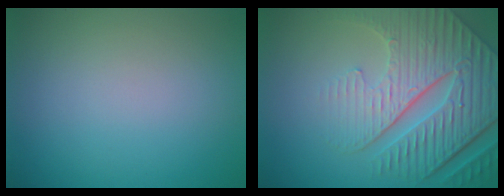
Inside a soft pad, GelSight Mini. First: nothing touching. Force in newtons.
{"total": 8.6, "press": 6.4, "slide": 5.7}